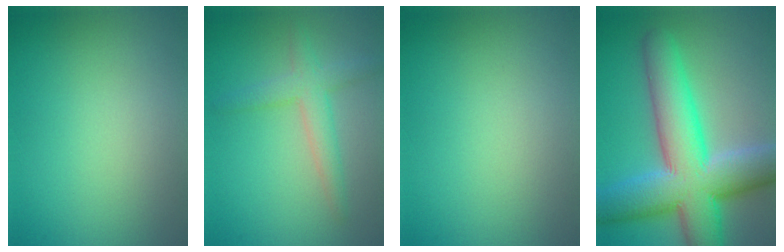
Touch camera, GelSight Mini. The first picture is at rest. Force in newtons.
{"total": 3.0, "press": 3.0, "slide": 0.1}
{"total": 0.0}
{"total": 12.1, "press": 12.1, "slide": 0.4}